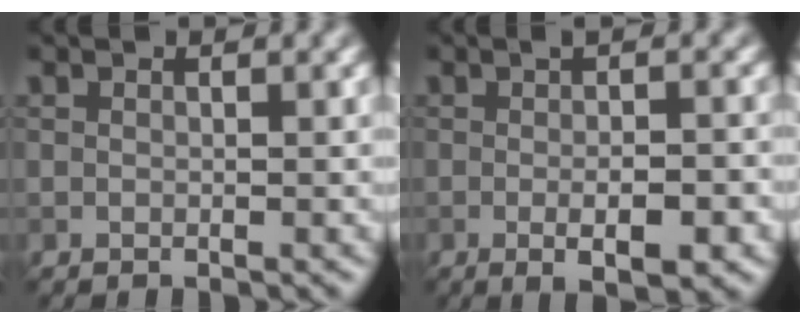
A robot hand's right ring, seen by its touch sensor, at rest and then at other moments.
{"total": 5.5, "force": [-1.0, 1.5, 5.2], "torque": [-0.065, -0.006, -0.013]}